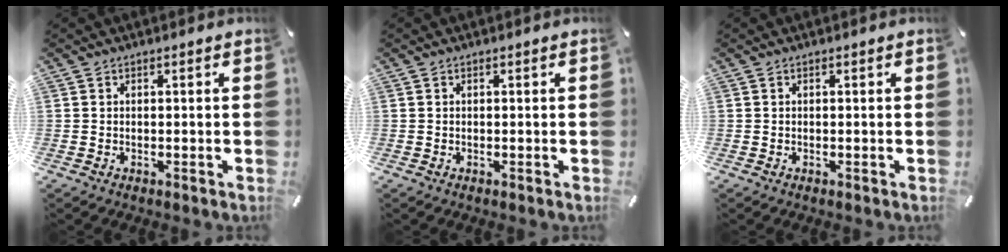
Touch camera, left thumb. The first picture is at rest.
{"total": 0.0}
{"total": 0.0}